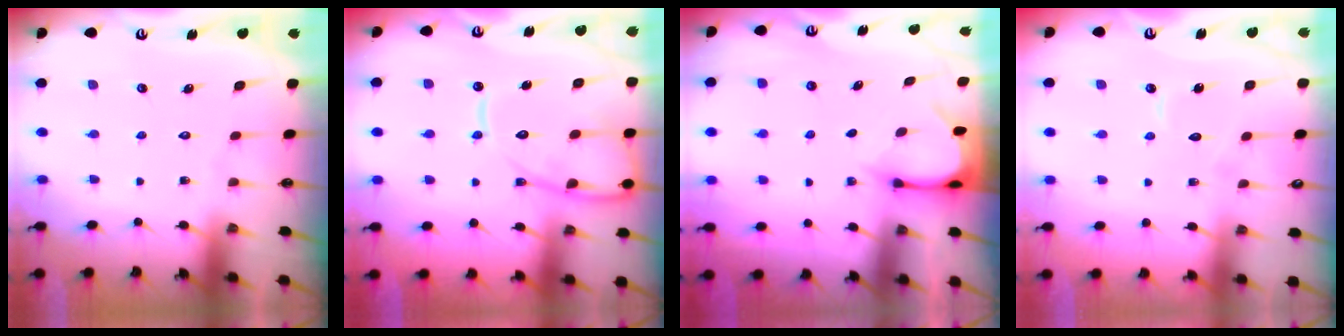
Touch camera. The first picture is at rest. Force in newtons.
{"total": 13.8, "press": 13.7, "slide": 1.5}
{"total": 3.3, "press": 3.2, "slide": 0.3}
{"total": 4.0, "press": 4.0, "slide": 0.1}